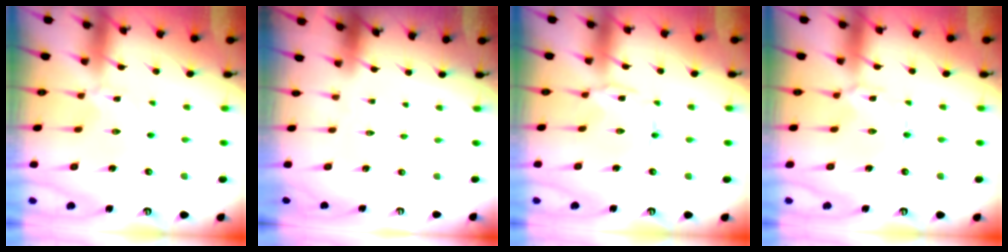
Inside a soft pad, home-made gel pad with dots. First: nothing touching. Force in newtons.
{"total": 0.0}
{"total": 1.3, "press": 1.3, "slide": 0.3}
{"total": 1.7, "press": 1.7, "slide": 0.3}